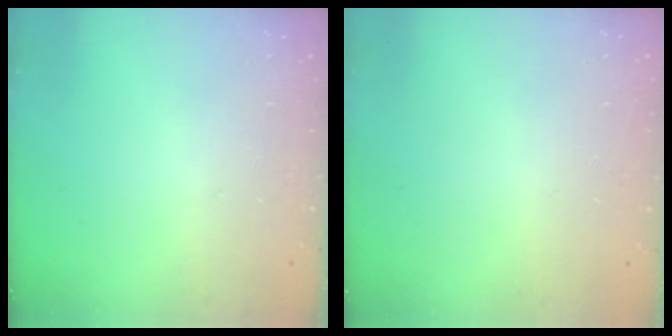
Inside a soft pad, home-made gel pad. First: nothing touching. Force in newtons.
{"total": 0.0}